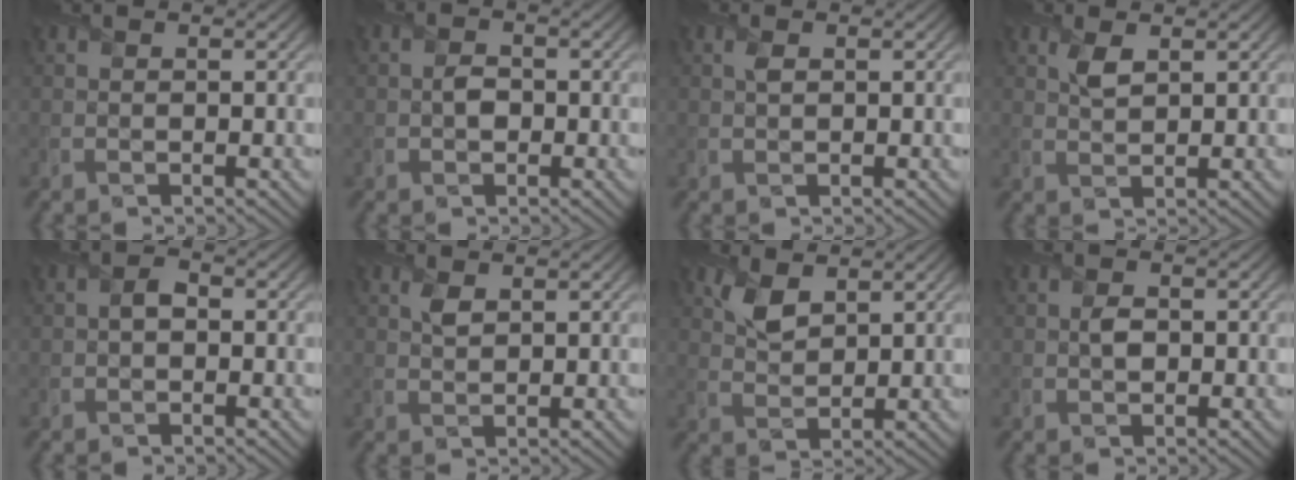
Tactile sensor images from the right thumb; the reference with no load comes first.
{"total": 1.8, "force": [-0.4, 1.4, 1.1], "torque": [-0.021, 0.000, -0.012]}
{"total": 0.9, "force": [0.5, 0.3, 0.7], "torque": [-0.021, 0.003, 0.007]}
{"total": 2.4, "force": [1.4, 1.0, 1.7], "torque": [-0.040, 0.003, 0.026]}
{"total": 1.6, "force": [-0.4, 1.1, 1.1], "torque": [-0.023, 0.004, -0.010]}
{"total": 1.7, "force": [1.1, 0.7, 1.1], "torque": [-0.027, 0.003, 0.020]}
{"total": 3.7, "force": [2.3, 1.8, 2.2], "torque": [-0.057, -0.002, 0.046]}
{"total": 1.6, "force": [0.0, 1.1, 1.2], "torque": [-0.024, -0.001, -0.001]}